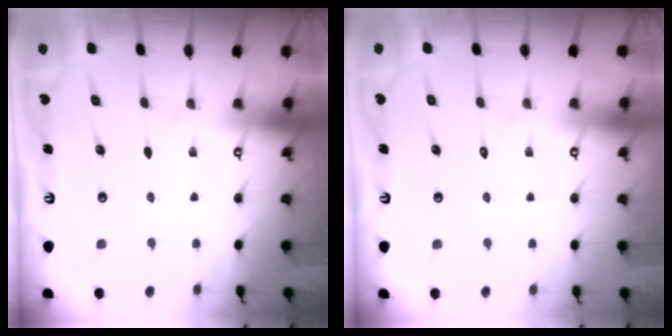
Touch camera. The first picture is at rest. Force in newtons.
{"total": 1.6, "press": 1.6, "slide": 0.1}